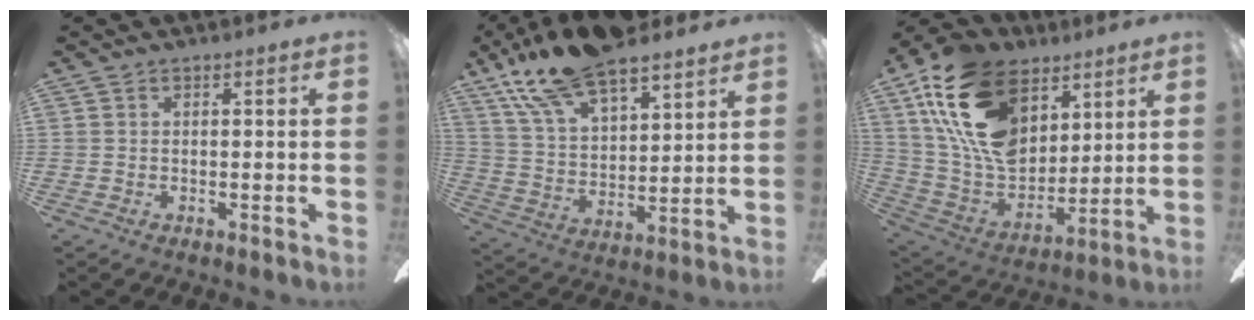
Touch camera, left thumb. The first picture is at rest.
{"total": 17.5, "force": [13.8, 5.9, 9.0], "torque": [-0.186, -0.068, 0.248]}
{"total": 22.6, "force": [10.8, 15.0, 13.0], "torque": [-0.267, -0.045, 0.198]}